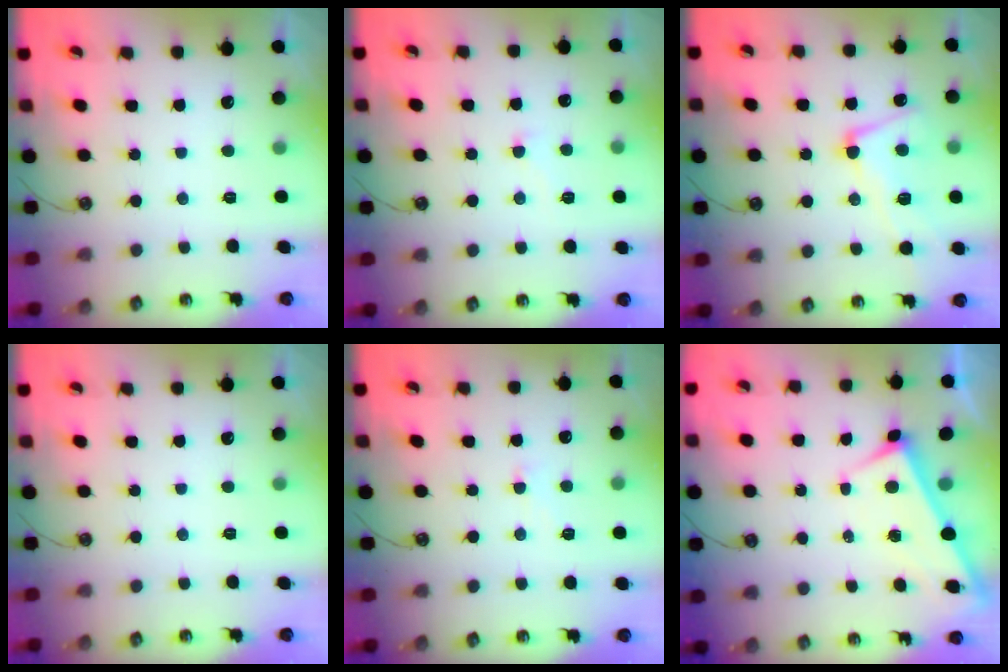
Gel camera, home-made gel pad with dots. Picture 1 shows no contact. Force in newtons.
{"total": 5.0, "press": 4.9, "slide": 0.8}
{"total": 5.5, "press": 5.4, "slide": 1.1}
{"total": 0.0}
{"total": 1.1, "press": 1.0, "slide": 0.5}
{"total": 2.6, "press": 2.6, "slide": 0.2}